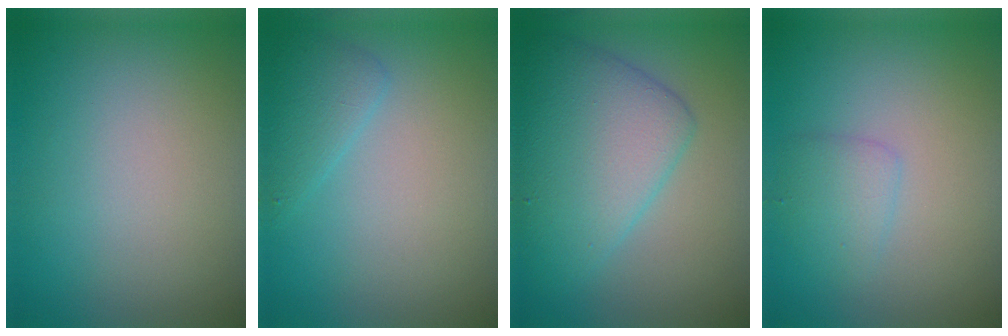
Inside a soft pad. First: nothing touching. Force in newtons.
{"total": 2.1, "press": 2.0, "slide": 0.2}
{"total": 6.6, "press": 6.6, "slide": 0.2}
{"total": 1.8, "press": 1.8, "slide": 0.0}